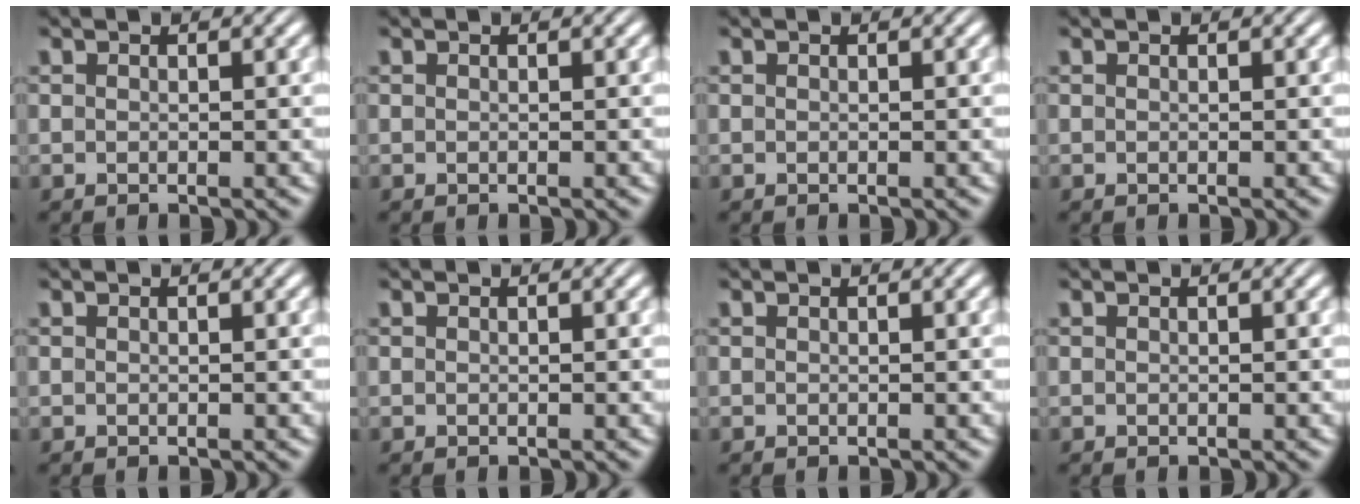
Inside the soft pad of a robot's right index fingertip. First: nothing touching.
{"total": 0.0}
{"total": 0.0}
{"total": 0.0}
{"total": 0.0}
{"total": 0.0}
{"total": 0.0}
{"total": 0.0}